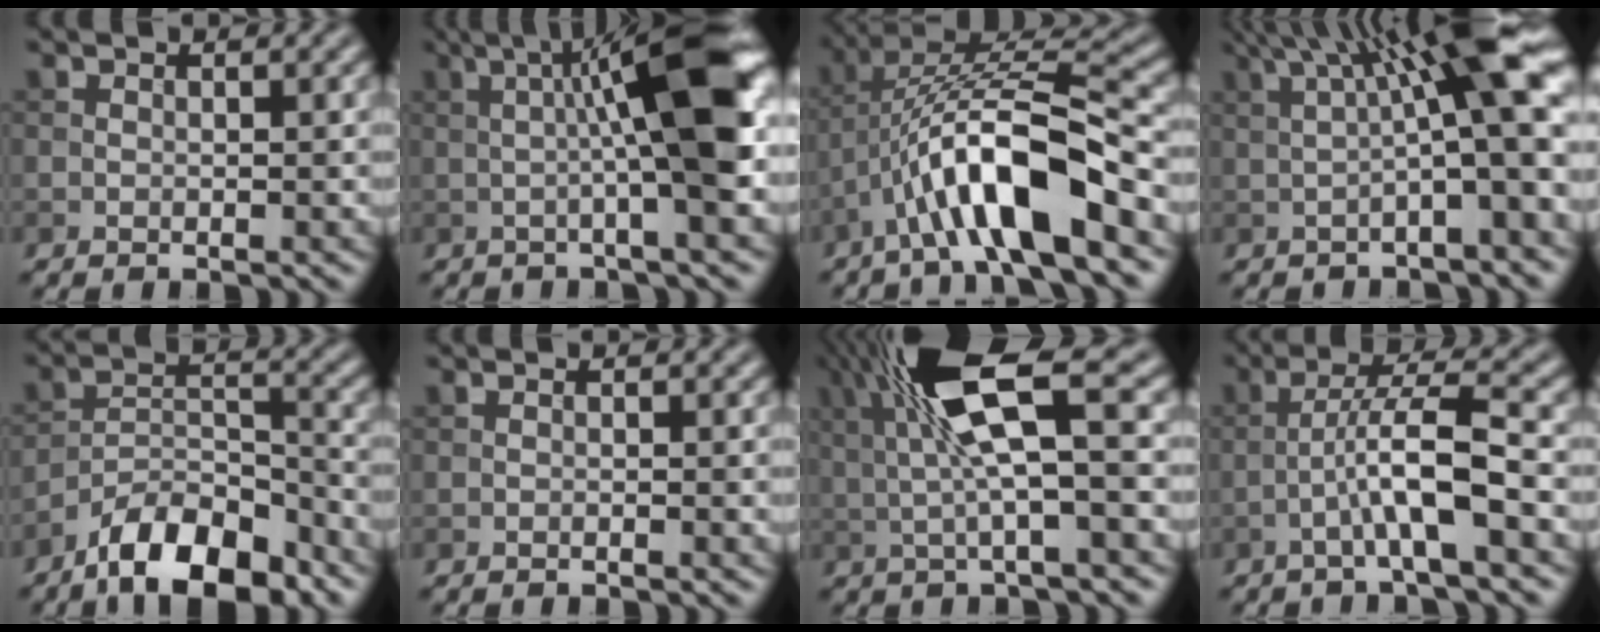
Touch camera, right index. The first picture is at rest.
{"total": 10.2, "force": [1.3, 1.5, 10.0], "torque": [-0.144, 0.015, 0.018]}
{"total": 10.0, "force": [-3.9, 2.6, 8.8], "torque": [-0.153, 0.017, -0.069]}
{"total": 11.5, "force": [2.5, 2.0, 11.0], "torque": [-0.150, 0.025, 0.036]}
{"total": 9.0, "force": [-6.6, 3.1, 5.3], "torque": [-0.078, 0.002, -0.122]}
{"total": 1.2, "force": [-0.4, 0.3, 1.1], "torque": [-0.013, -0.001, -0.007]}
{"total": 8.6, "force": [2.2, 1.9, 8.1], "torque": [-0.153, 0.016, 0.036]}
{"total": 5.3, "force": [-1.9, 0.4, 4.9], "torque": [-0.087, 0.022, -0.039]}